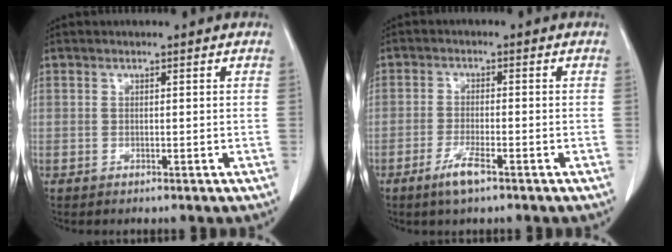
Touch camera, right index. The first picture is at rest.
{"total": 4.1, "force": [-2.7, 0.4, 3.1], "torque": [-0.068, -0.006, -0.050]}